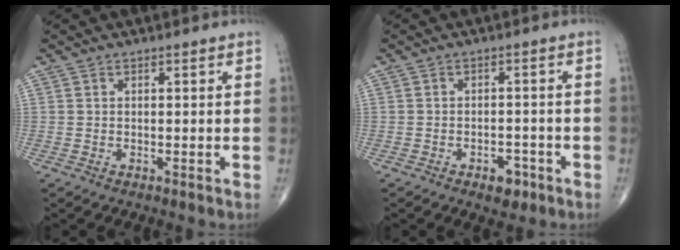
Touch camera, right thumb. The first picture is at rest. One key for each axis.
{"total": 3.7, "fx": -2.2, "fy": 2.2, "fz": 2.1, "tx": -0.013, "ty": 0.012, "tz": -0.027}